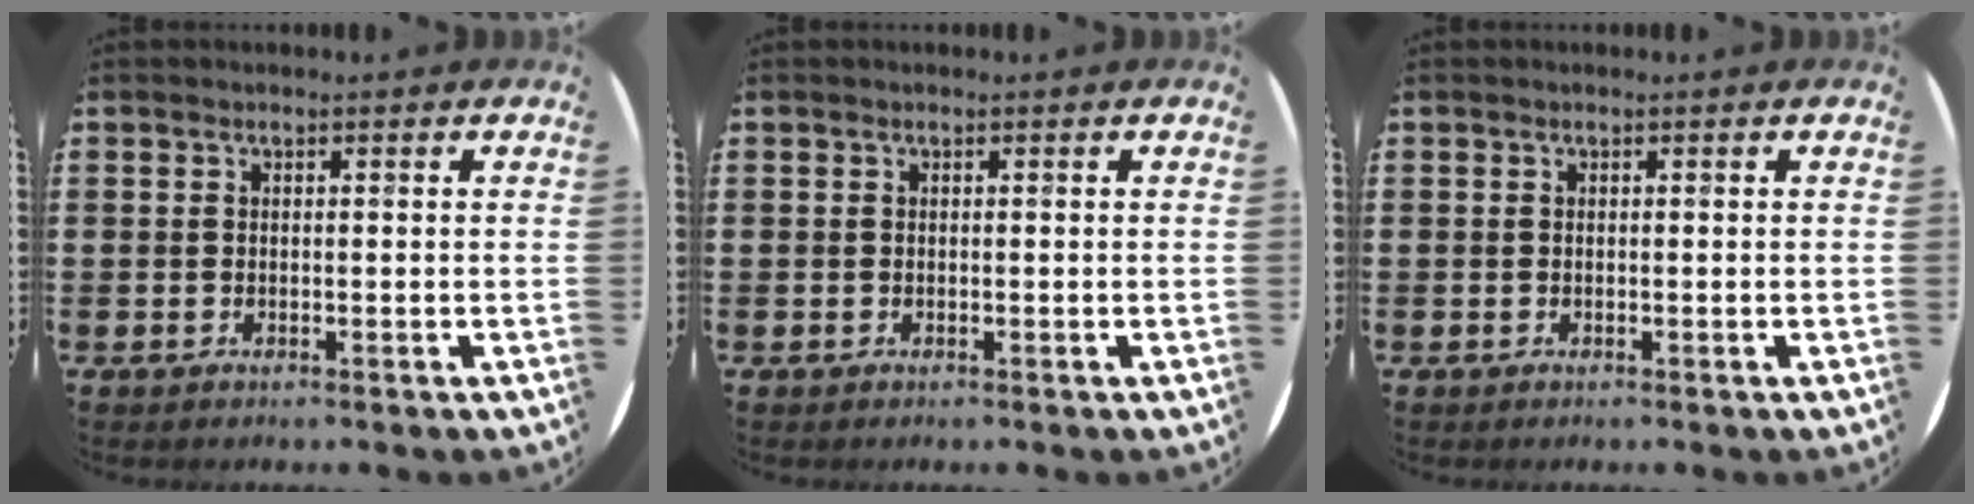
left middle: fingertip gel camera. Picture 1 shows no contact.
{"total": 0.0}
{"total": 0.0}